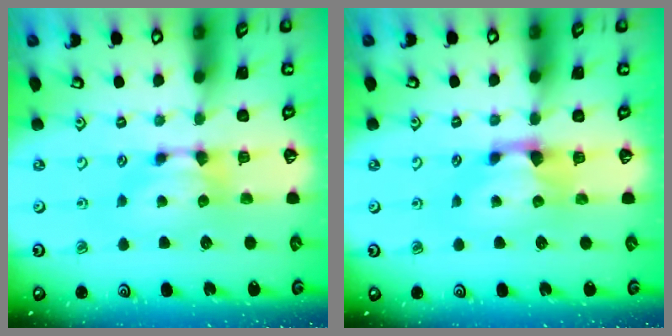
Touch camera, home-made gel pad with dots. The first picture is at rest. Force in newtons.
{"total": 1.1, "press": 0.1, "slide": 1.1}